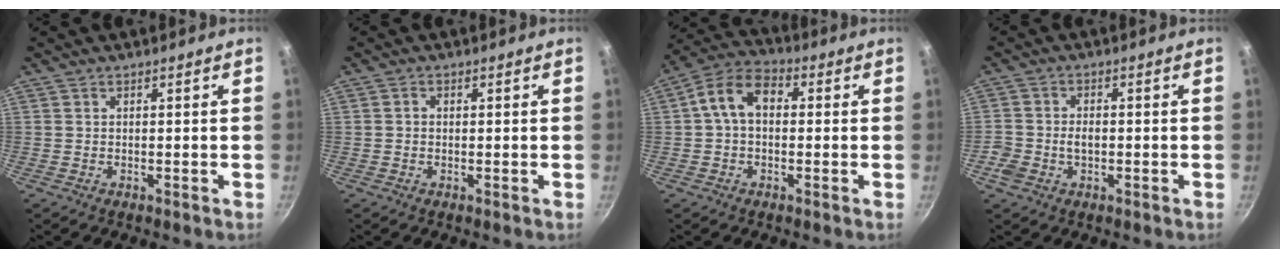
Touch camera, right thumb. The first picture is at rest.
{"total": 0.9, "force": [-0.1, 0.7, 0.5], "torque": [-0.009, 0.004, -0.002]}
{"total": 9.0, "force": [0.9, 6.2, 6.4], "torque": [-0.100, 0.028, -0.003]}
{"total": 4.3, "force": [-1.2, 3.1, 2.7], "torque": [-0.047, 0.018, -0.024]}